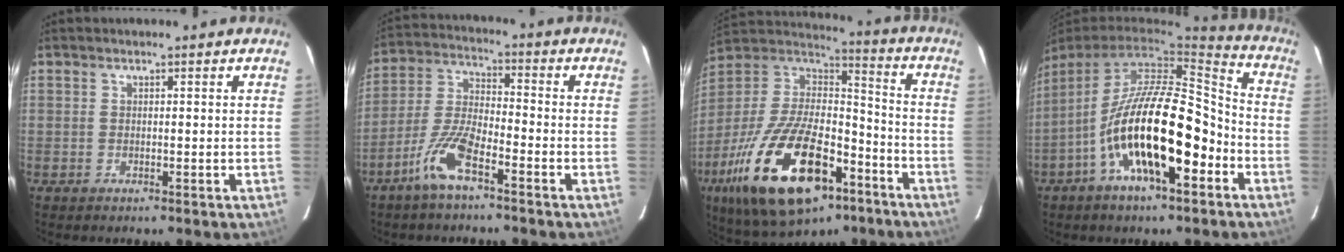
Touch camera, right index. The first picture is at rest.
{"total": 9.2, "force": [-5.9, 2.2, 6.7], "torque": [-0.149, 0.002, -0.118]}
{"total": 29.9, "force": [-15.3, 13.7, 21.7], "torque": [-0.423, -0.025, -0.247]}
{"total": 19.5, "force": [-7.6, 6.5, 16.7], "torque": [-0.281, -0.008, -0.130]}